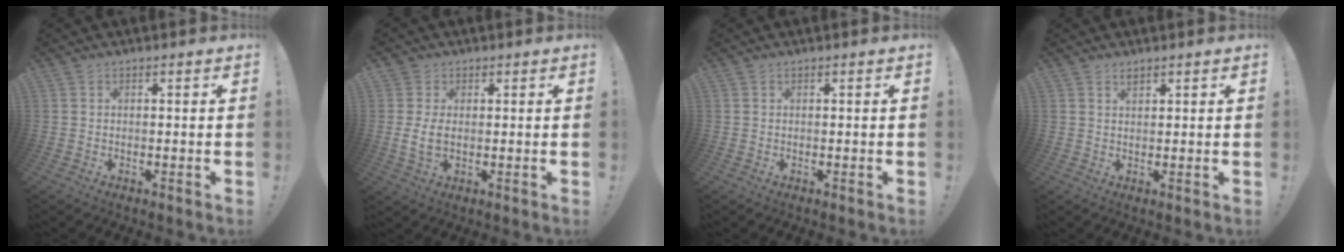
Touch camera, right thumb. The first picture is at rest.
{"total": 4.8, "force": [0.5, 3.3, 3.5], "torque": [-0.059, -0.005, 0.008]}
{"total": 0.0}
{"total": 1.6, "force": [1.5, 0.5, 0.5], "torque": [0.005, -0.008, 0.024]}